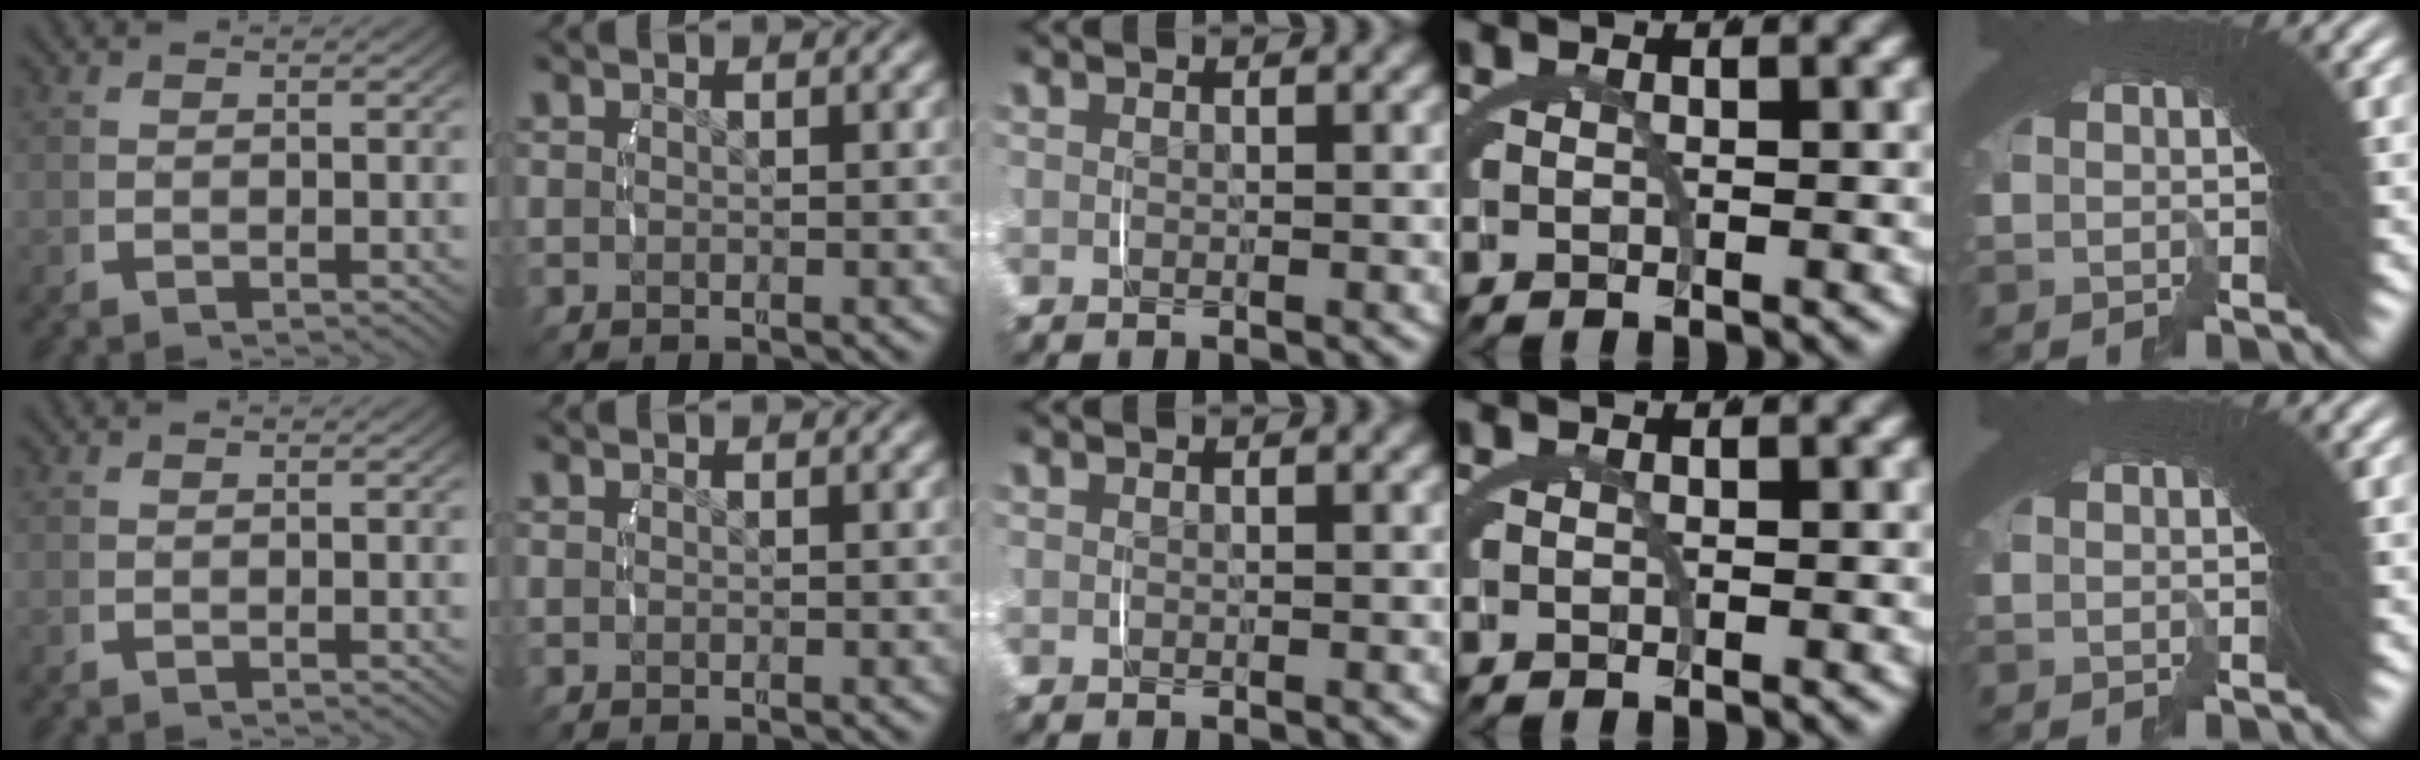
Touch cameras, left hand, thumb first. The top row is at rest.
{}